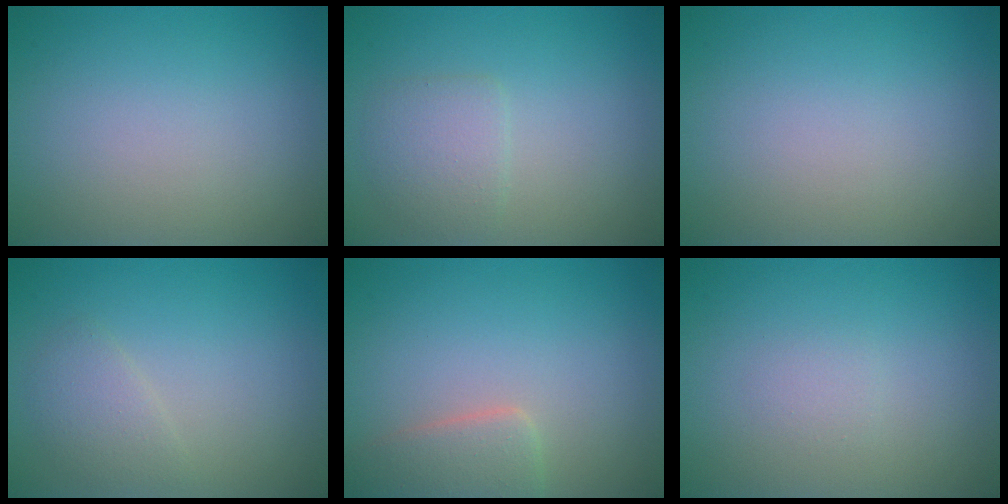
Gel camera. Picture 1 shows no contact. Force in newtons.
{"total": 2.2, "press": 2.2, "slide": 0.1}
{"total": 0.0}
{"total": 1.8, "press": 1.8, "slide": 0.2}
{"total": 2.9, "press": 2.9, "slide": 0.3}
{"total": 0.7, "press": 0.7, "slide": 0.0}